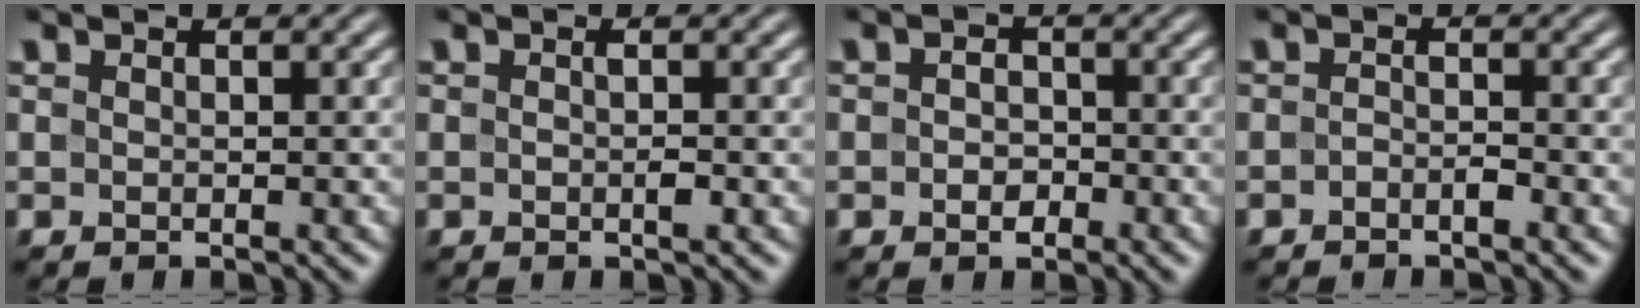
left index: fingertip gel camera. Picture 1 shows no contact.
{"total": 1.1, "force": [-0.3, 0.4, 1.0], "torque": [-0.018, 0.000, -0.004]}
{"total": 1.9, "force": [-0.6, 1.5, 1.1], "torque": [-0.015, 0.000, -0.016]}
{"total": 1.2, "force": [-0.8, 0.5, 0.8], "torque": [-0.015, 0.003, -0.015]}